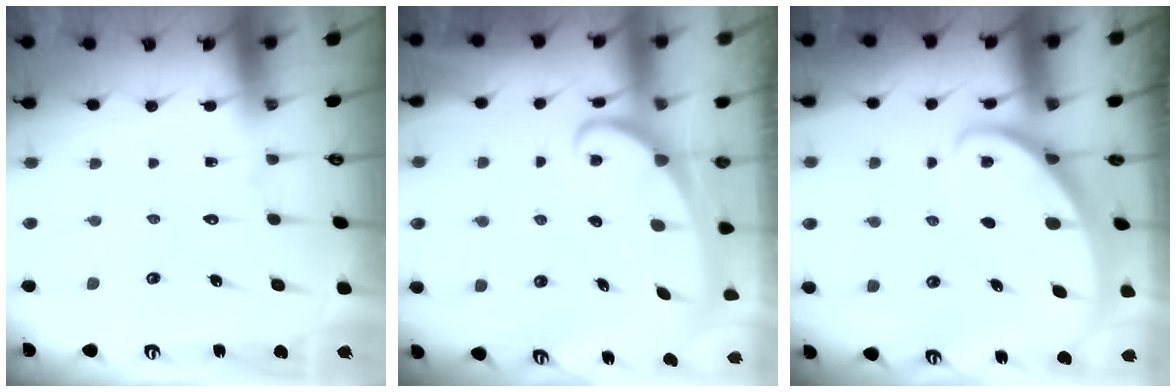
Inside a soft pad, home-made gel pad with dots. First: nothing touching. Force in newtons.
{"total": 2.4, "press": 2.4, "slide": 0.3}
{"total": 1.9, "press": 1.9, "slide": 0.2}